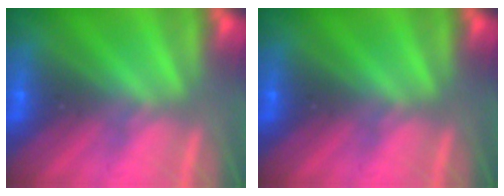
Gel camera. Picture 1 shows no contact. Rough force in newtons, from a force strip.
{"total": 0.0}